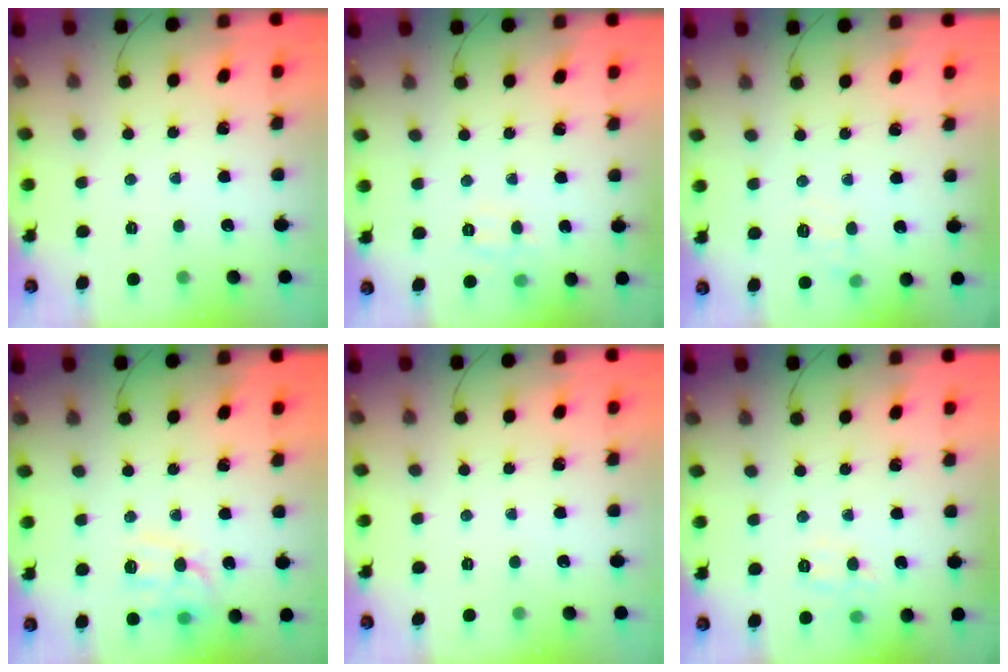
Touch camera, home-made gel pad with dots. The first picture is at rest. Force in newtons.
{"total": 6.3, "press": 6.1, "slide": 1.5}
{"total": 5.9, "press": 5.6, "slide": 1.6}
{"total": 12.0, "press": 12.0, "slide": 0.1}
{"total": 0.0}
{"total": 8.2, "press": 8.0, "slide": 1.5}